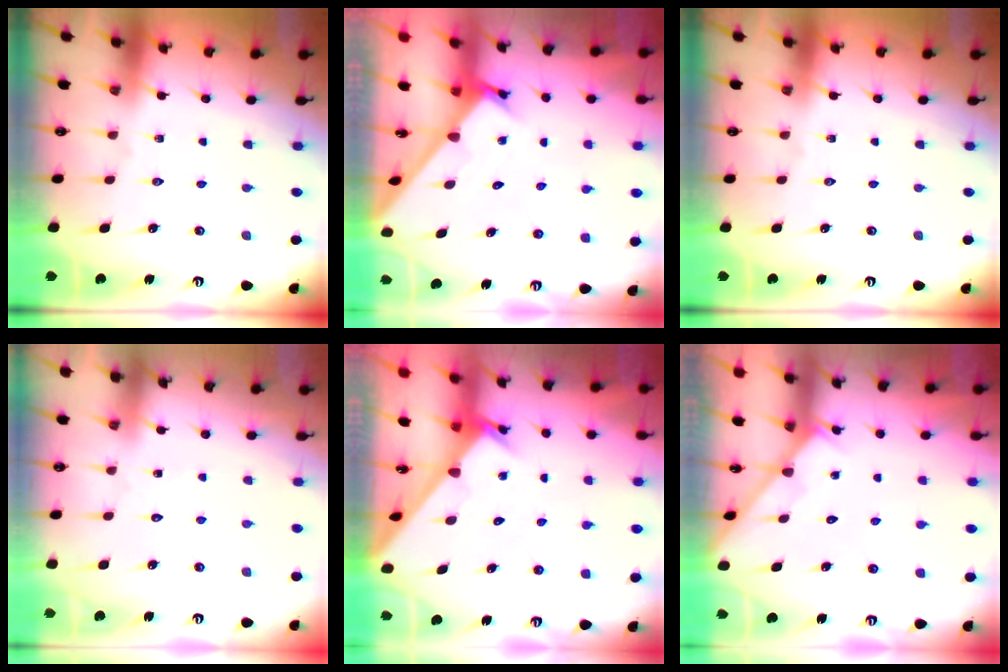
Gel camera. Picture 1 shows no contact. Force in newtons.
{"total": 1.7, "press": 1.7, "slide": 0.1}
{"total": 0.0}
{"total": 3.1, "press": 3.1, "slide": 0.3}
{"total": 2.2, "press": 2.2, "slide": 0.1}
{"total": 2.9, "press": 2.9, "slide": 0.3}